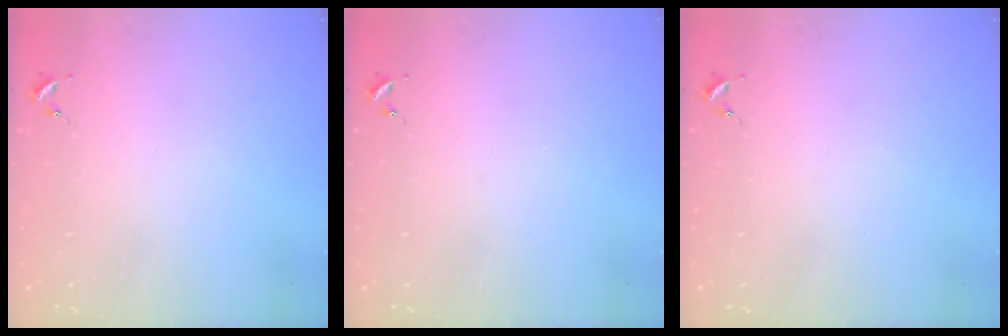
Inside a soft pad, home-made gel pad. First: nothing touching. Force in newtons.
{"total": 0.0}
{"total": 0.0}